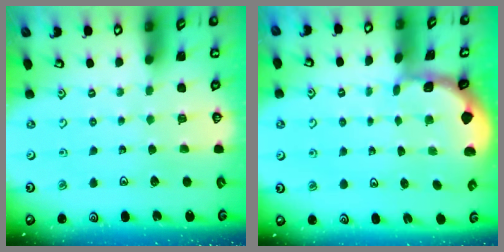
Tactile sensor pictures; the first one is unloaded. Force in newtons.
{"total": 1.3, "press": 1.2, "slide": 0.2}